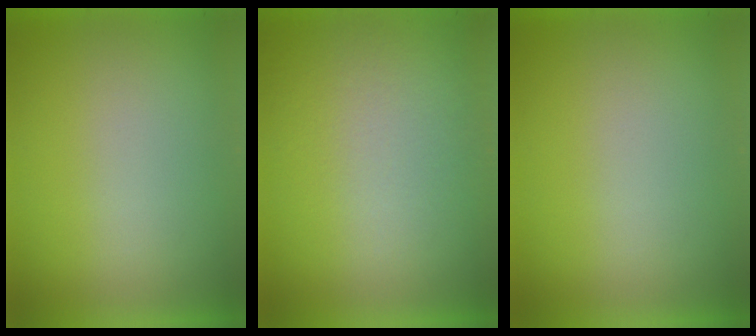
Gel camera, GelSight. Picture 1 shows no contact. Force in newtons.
{"total": 2.6}
{"total": 0.0}